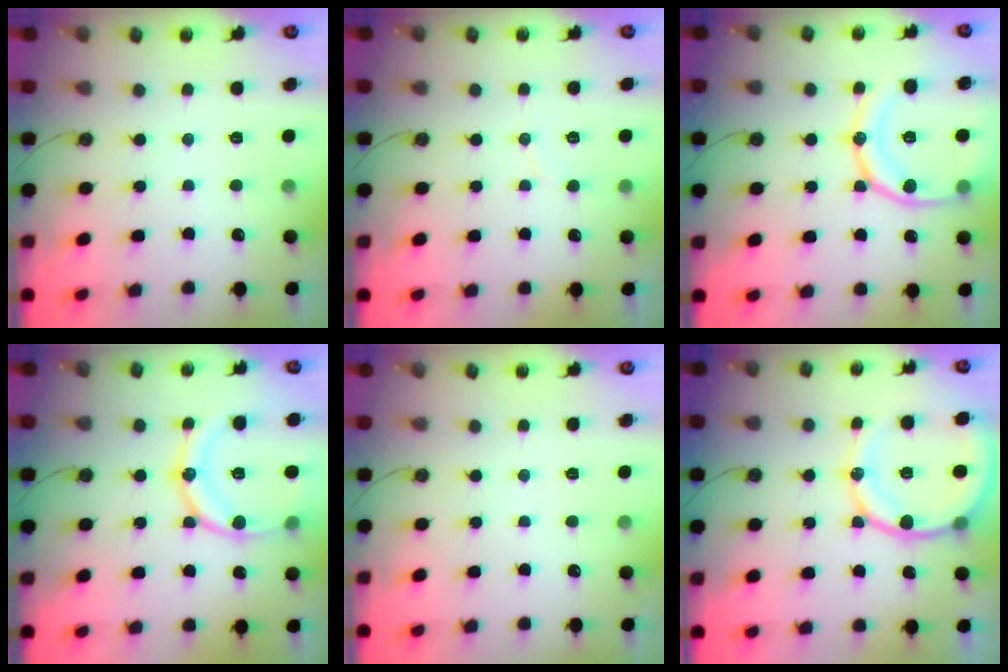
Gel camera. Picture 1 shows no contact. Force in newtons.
{"total": 3.0, "press": 3.0, "slide": 0.3}
{"total": 18.2, "press": 18.0, "slide": 2.0}
{"total": 17.9, "press": 17.6, "slide": 3.3}
{"total": 0.0}
{"total": 16.8, "press": 16.6, "slide": 3.1}